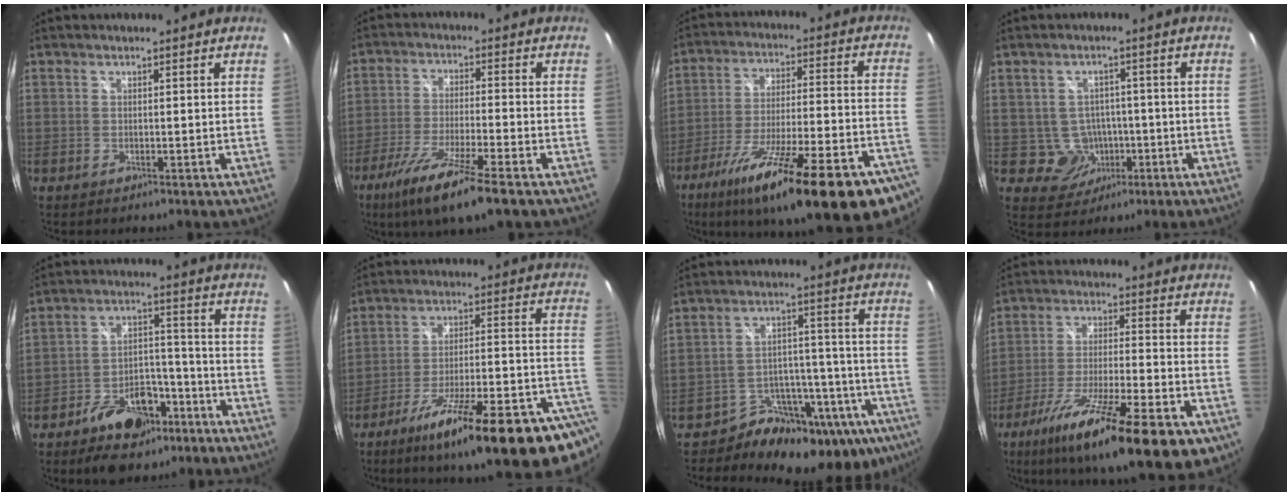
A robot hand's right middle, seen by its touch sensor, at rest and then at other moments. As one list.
[{"total": 13.4, "force": [-8.4, 1.6, 10.3], "torque": [-0.217, -0.040, -0.153]}, {"total": 30.3, "force": [-21.1, 5.9, 20.9], "torque": [-0.327, -0.071, -0.303]}, {"total": 5.9, "force": [-1.4, 5.6, 1.1], "torque": [-0.036, 0.016, -0.003]}, {"total": 12.8, "force": [-8.5, 7.0, 6.5], "torque": [-0.122, 0.026, -0.120]}, {"total": 25.4, "force": [-15.4, 3.7, 19.9], "torque": [-0.270, -0.050, -0.223]}, {"total": 19.2, "force": [-12.9, 10.8, 9.1], "torque": [-0.136, 0.021, -0.168]}, {"total": 21.4, "force": [-12.6, 4.2, 16.8], "torque": [-0.291, -0.055, -0.206]}]